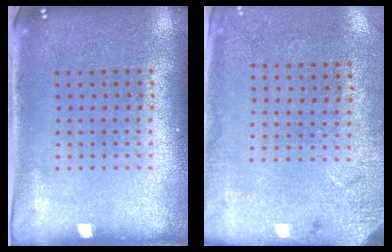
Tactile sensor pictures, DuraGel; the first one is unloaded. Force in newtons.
{"total": 2.8, "press": 2.2, "slide": 1.6}